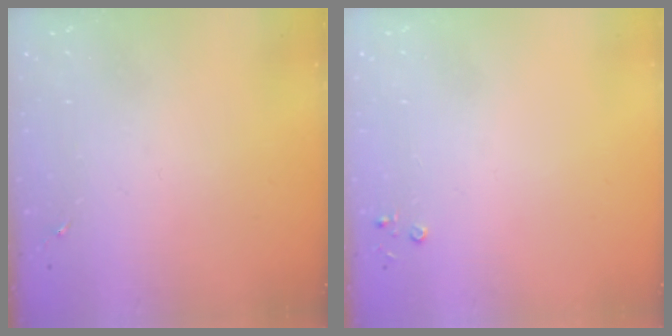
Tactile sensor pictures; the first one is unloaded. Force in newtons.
{"total": 2.2, "press": 2.2, "slide": 0.3}